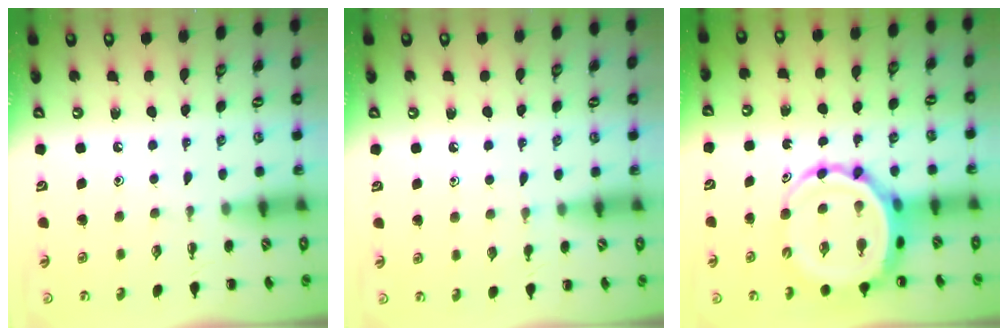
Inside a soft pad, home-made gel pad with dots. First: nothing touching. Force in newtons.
{"total": 4.0, "press": 3.8, "slide": 1.2}
{"total": 10.2, "press": 9.8, "slide": 2.9}